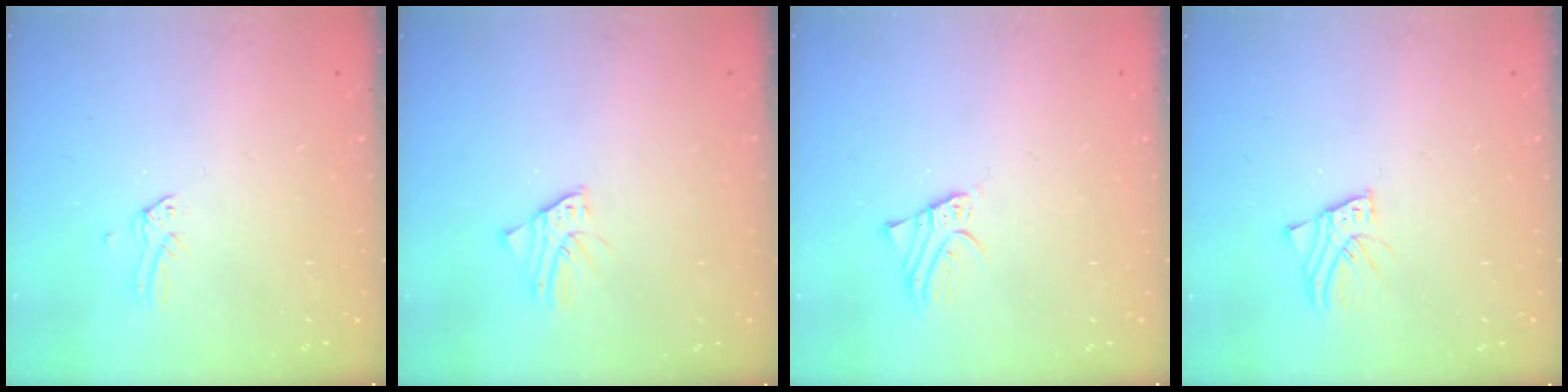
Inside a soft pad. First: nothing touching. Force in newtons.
{"total": 1.6, "press": 1.6, "slide": 0.3}
{"total": 2.1, "press": 2.1, "slide": 0.2}
{"total": 3.0, "press": 3.0, "slide": 0.2}